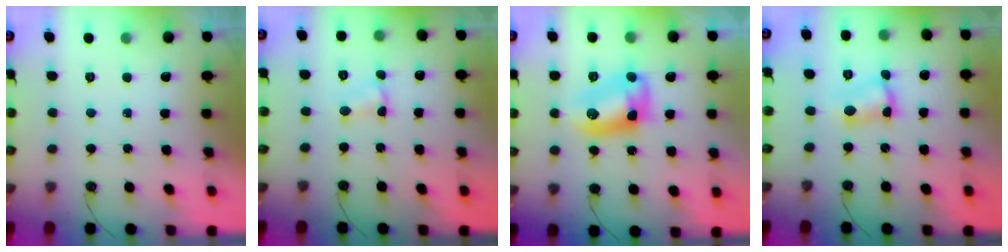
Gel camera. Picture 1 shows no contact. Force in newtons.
{"total": 3.0, "press": 3.0, "slide": 0.4}
{"total": 10.6, "press": 10.1, "slide": 3.2}
{"total": 4.8, "press": 4.8, "slide": 0.2}